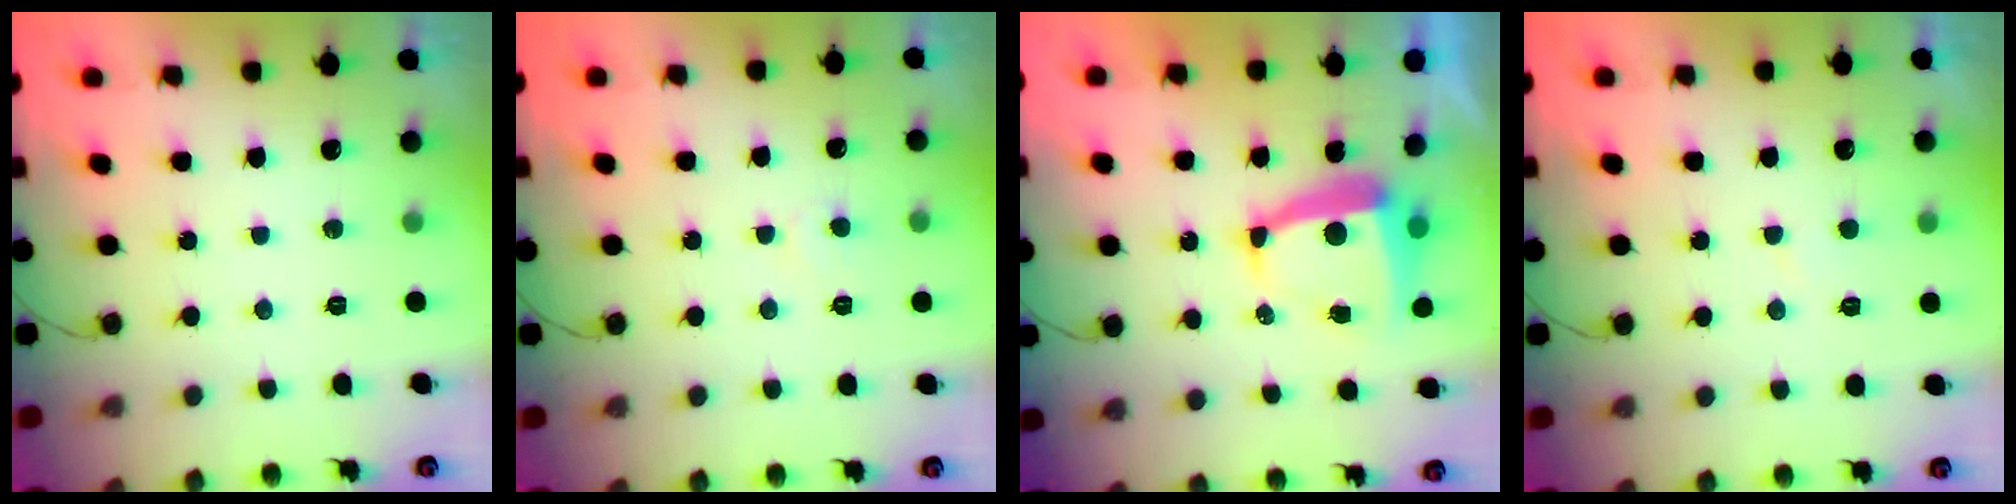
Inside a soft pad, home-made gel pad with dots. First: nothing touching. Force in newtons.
{"total": 3.4, "press": 3.4, "slide": 0.3}
{"total": 7.5, "press": 7.5, "slide": 0.8}
{"total": 3.2, "press": 3.2, "slide": 0.4}